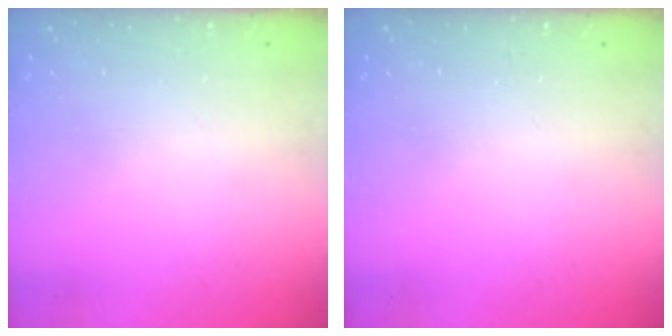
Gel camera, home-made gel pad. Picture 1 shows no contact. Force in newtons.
{"total": 0.0}